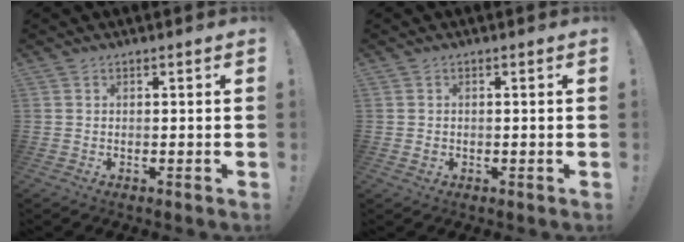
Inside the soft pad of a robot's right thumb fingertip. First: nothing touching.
{"total": 1.2, "force": [-0.3, 1.1, 0.5], "torque": [-0.004, 0.002, -0.005]}